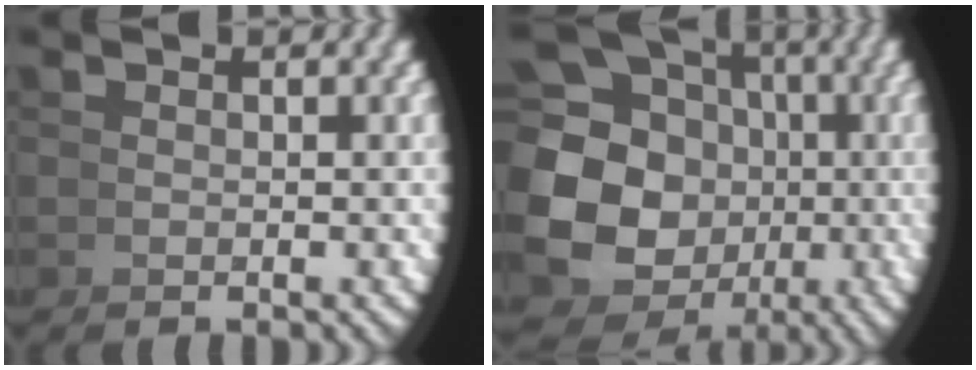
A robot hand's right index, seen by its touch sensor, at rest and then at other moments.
{"total": 16.0, "force": [0.6, 13.9, 7.8], "torque": [-0.166, -0.049, 0.013]}